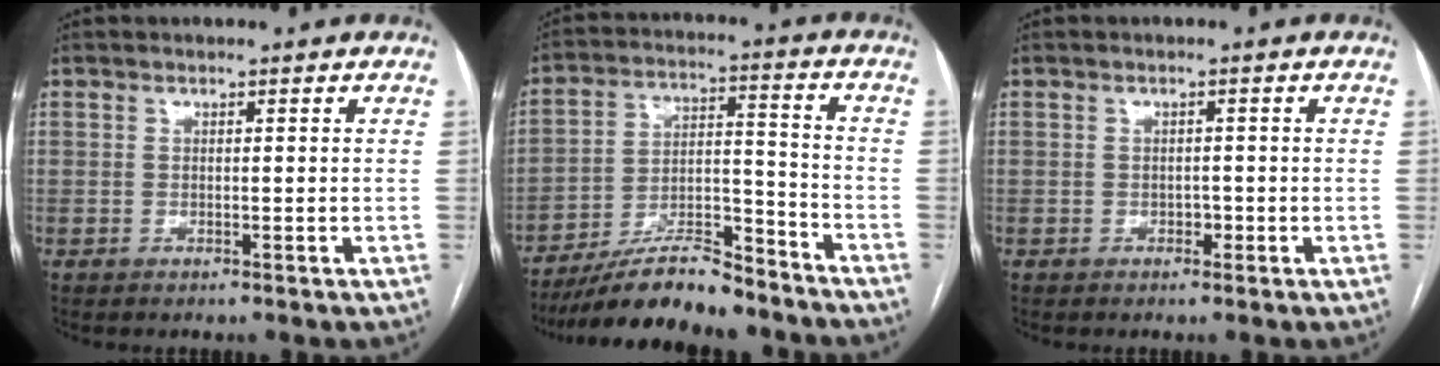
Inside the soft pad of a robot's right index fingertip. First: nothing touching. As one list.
[{"total": 14.1, "force": [-12.3, 2.8, 6.2], "torque": [-0.102, 0.016, -0.213]}, {"total": 1.4, "force": [-0.6, 1.0, 0.8], "torque": [-0.006, 0.005, -0.007]}]